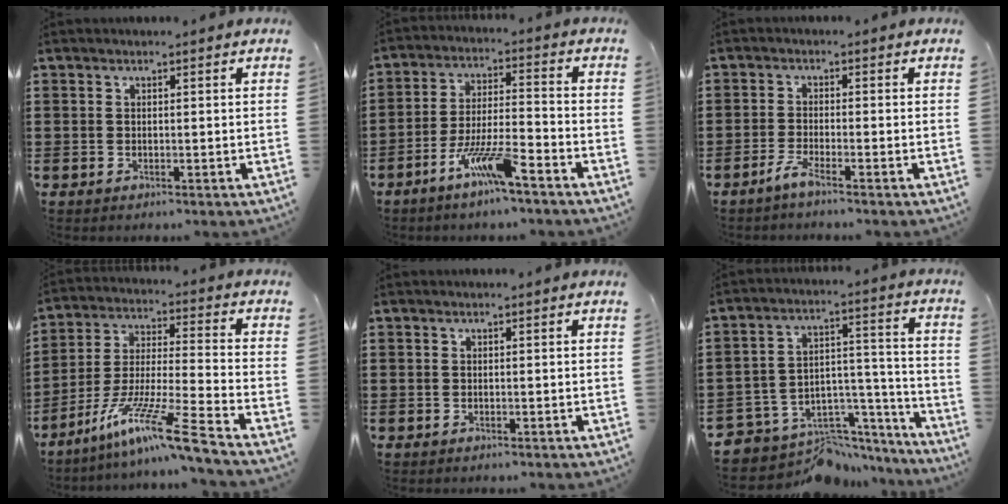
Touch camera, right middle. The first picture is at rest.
{"total": 8.5, "force": [-5.6, 1.0, 6.3], "torque": [-0.138, -0.007, -0.110]}
{"total": 2.6, "force": [-1.8, -0.1, 1.8], "torque": [-0.045, -0.006, -0.039]}
{"total": 12.1, "force": [-8.8, -0.1, 8.3], "torque": [-0.155, -0.001, -0.170]}
{"total": 0.0}
{"total": 6.8, "force": [-5.8, 3.7, 0.6], "torque": [-0.012, 0.004, -0.105]}